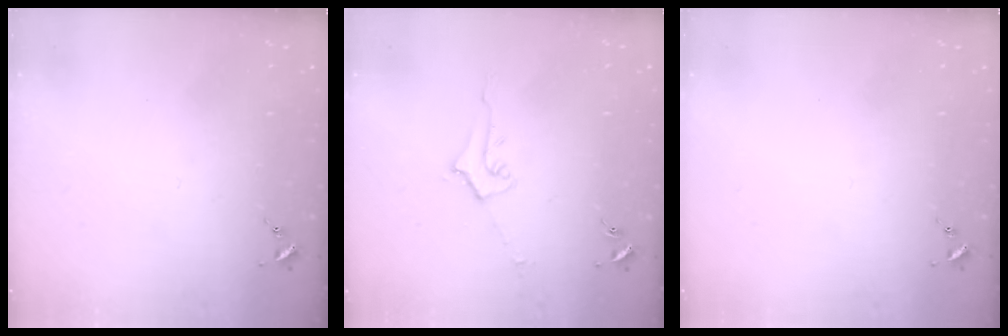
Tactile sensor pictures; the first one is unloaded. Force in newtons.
{"total": 5.2, "press": 5.1, "slide": 0.9}
{"total": 0.0}